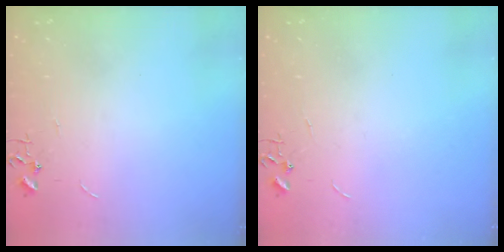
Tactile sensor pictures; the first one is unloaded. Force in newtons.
{"total": 0.0}